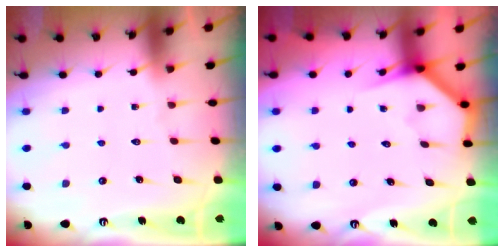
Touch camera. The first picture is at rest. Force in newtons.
{"total": 3.6, "press": 3.6, "slide": 0.1}